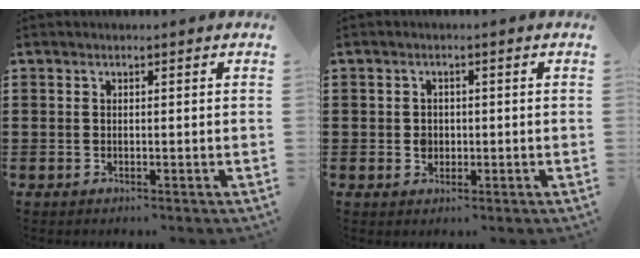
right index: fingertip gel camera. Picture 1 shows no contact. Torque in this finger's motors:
{"motor_torque": [0.47, -0.24, 0.01, 0.04]}